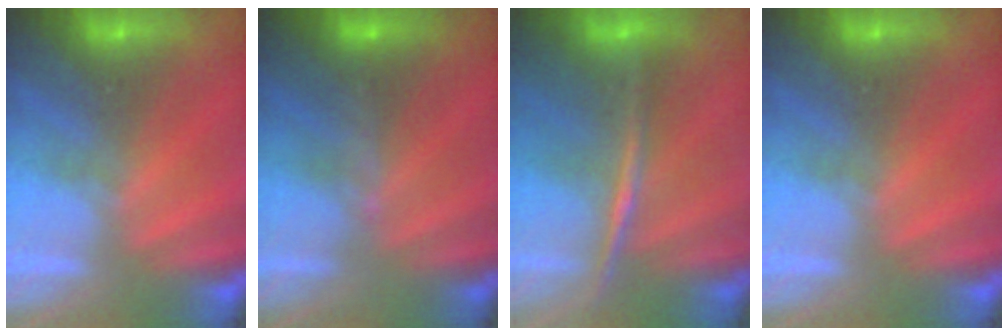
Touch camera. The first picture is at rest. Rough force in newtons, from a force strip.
{"total": 3.0}
{"total": 1.9}
{"total": 0.0}